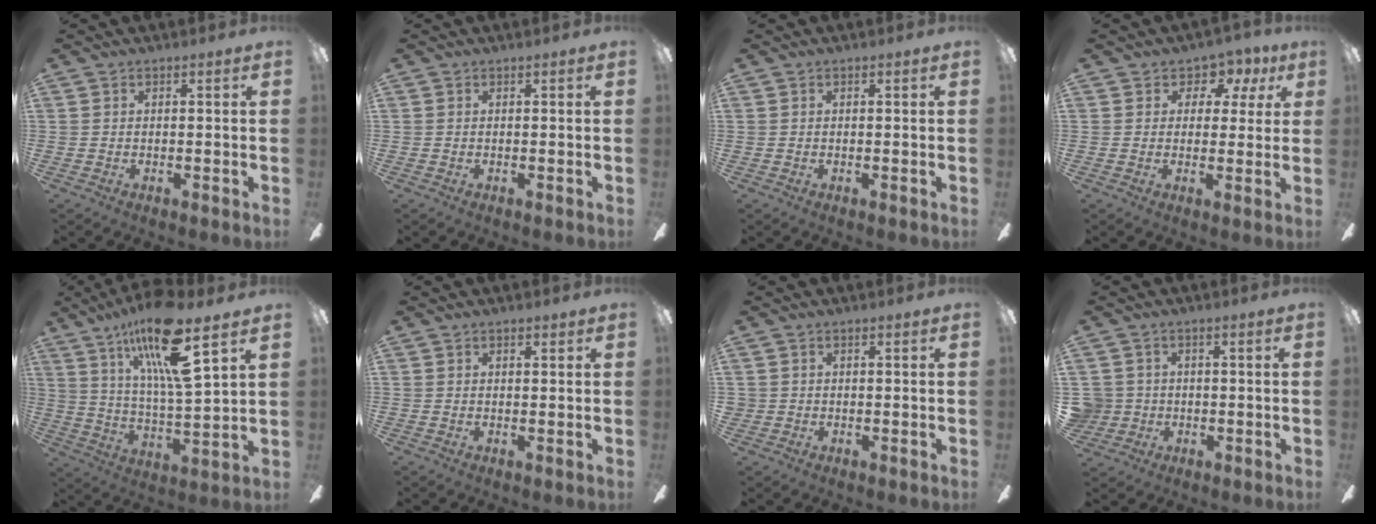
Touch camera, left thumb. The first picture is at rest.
{"total": 0.0}
{"total": 0.0}
{"total": 5.1, "force": [2.5, 4.2, 1.6], "torque": [-0.026, -0.012, 0.042]}
{"total": 19.4, "force": [12.1, 4.3, 14.5], "torque": [-0.273, -0.050, 0.191]}
{"total": 1.0, "force": [0.6, 0.6, 0.5], "torque": [-0.002, -0.001, 0.010]}
{"total": 1.0, "force": [0.0, 1.0, 0.1], "torque": [-0.001, 0.004, -0.001]}
{"total": 4.3, "force": [0.2, 4.3, 0.4], "torque": [-0.019, 0.009, 0.004]}